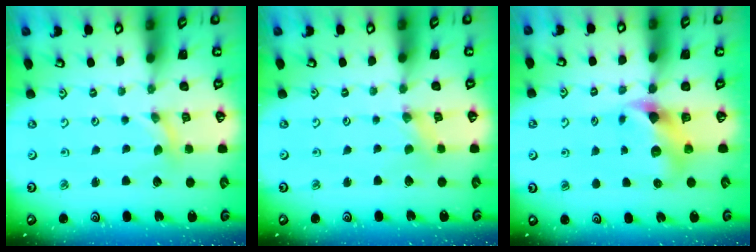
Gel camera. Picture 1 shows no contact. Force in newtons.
{"total": 0.0}
{"total": 8.3, "press": 8.2, "slide": 1.1}